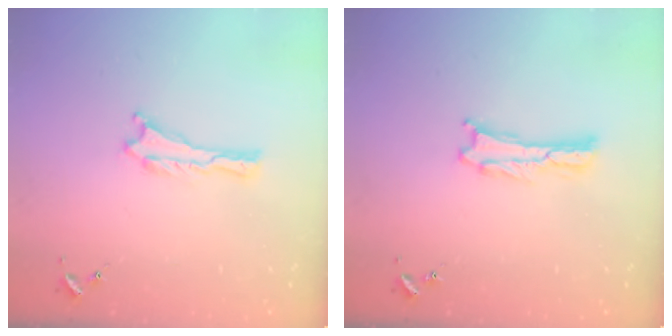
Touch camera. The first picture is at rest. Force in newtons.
{"total": 0.6, "press": 0.5, "slide": 0.2}